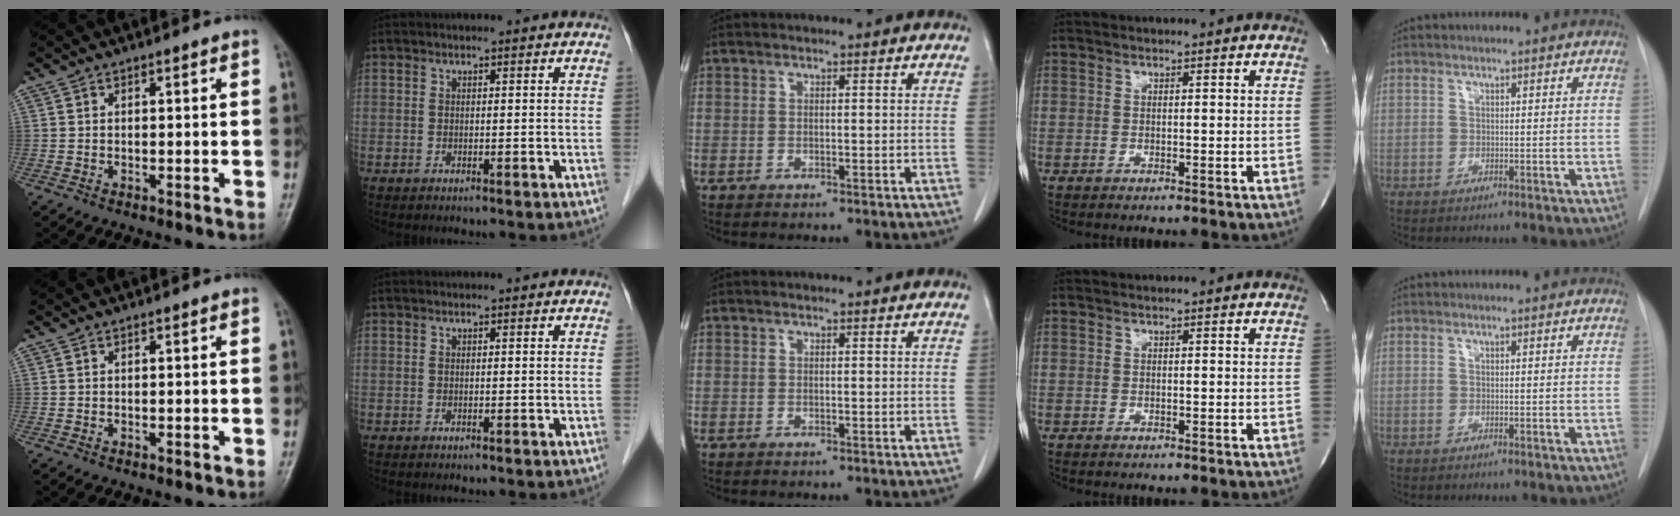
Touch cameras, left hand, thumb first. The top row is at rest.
{}